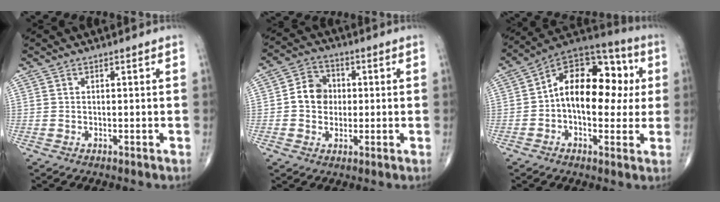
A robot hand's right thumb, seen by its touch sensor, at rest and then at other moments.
{"total": 7.3, "force": [0.1, 6.2, 3.7], "torque": [-0.038, 0.016, -0.009]}
{"total": 19.0, "force": [1.3, 11.5, 15.0], "torque": [-0.187, 0.039, 0.011]}